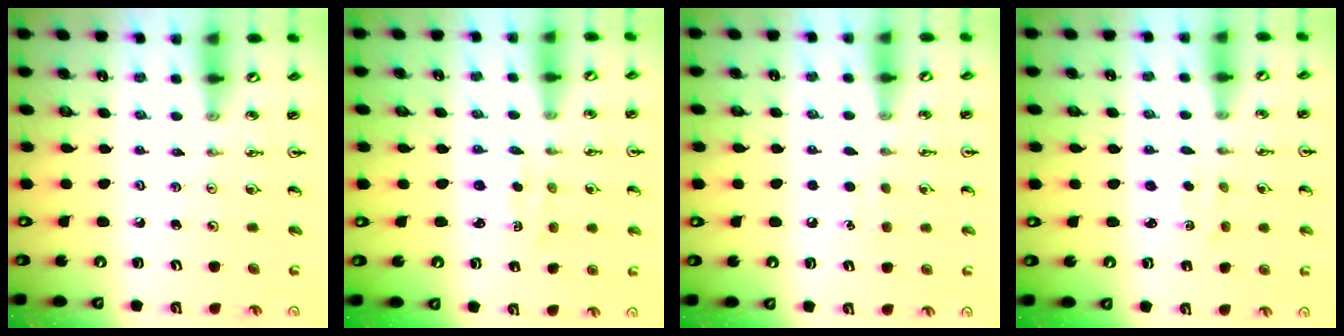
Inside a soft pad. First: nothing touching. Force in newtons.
{"total": 2.2, "press": 2.2, "slide": 0.4}
{"total": 5.8, "press": 5.7, "slide": 0.7}
{"total": 2.6, "press": 2.5, "slide": 0.3}